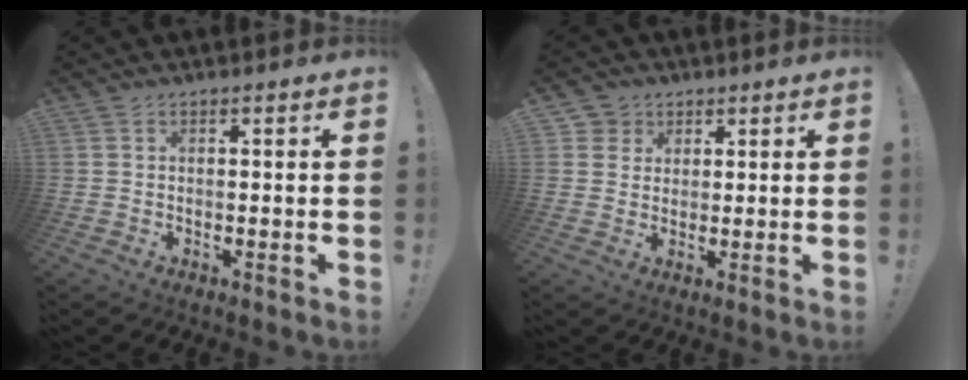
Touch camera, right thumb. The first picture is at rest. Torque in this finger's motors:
{"motor_torque": [-0.29, 0.41, -0.03, 0.02, 0.06]}